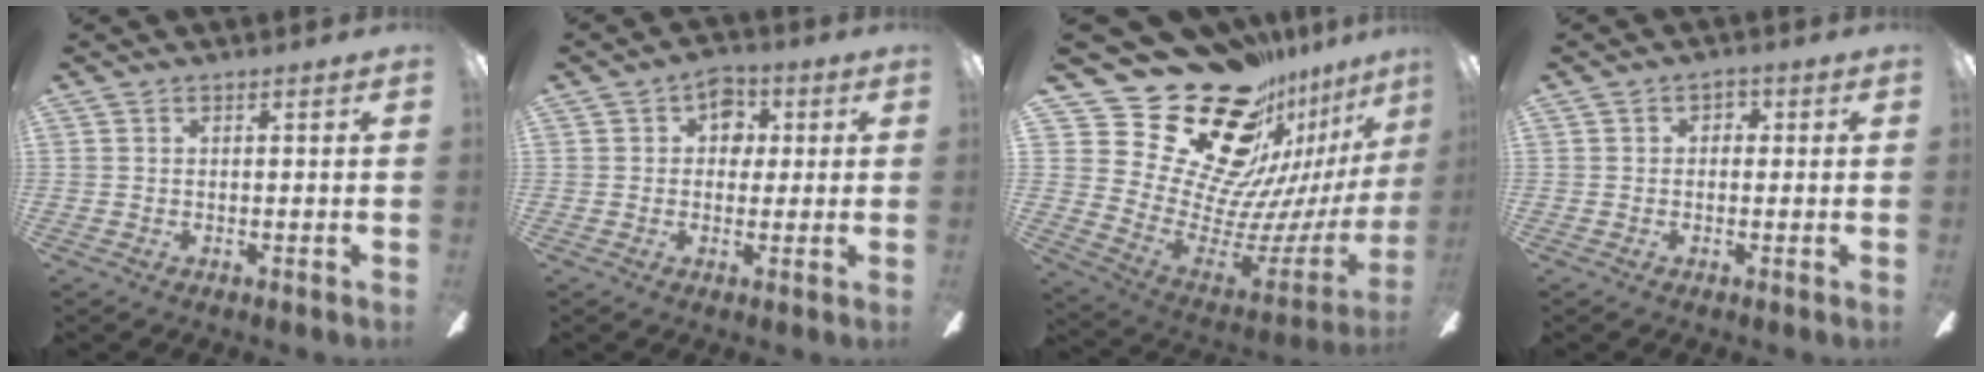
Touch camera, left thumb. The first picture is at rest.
{"total": 6.0, "force": [1.5, 4.8, 3.3], "torque": [-0.034, 0.005, 0.021]}
{"total": 31.0, "force": [19.6, 16.9, 17.1], "torque": [-0.287, -0.177, 0.407]}
{"total": 2.1, "force": [-0.4, 1.7, 1.1], "torque": [-0.013, 0.007, -0.011]}